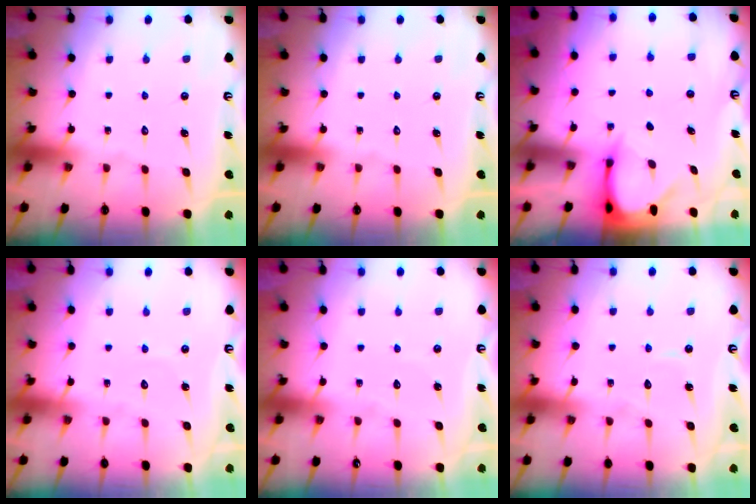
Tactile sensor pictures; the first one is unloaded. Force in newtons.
{"total": 0.0}
{"total": 3.6, "press": 3.6, "slide": 0.3}
{"total": 2.7, "press": 2.7, "slide": 0.3}
{"total": 2.9, "press": 2.9, "slide": 0.3}
{"total": 3.4, "press": 3.3, "slide": 0.3}